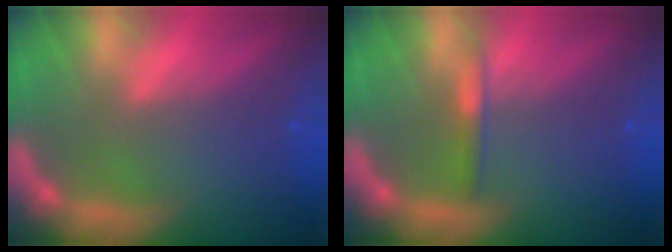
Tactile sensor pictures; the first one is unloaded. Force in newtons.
{"total": 1.4}